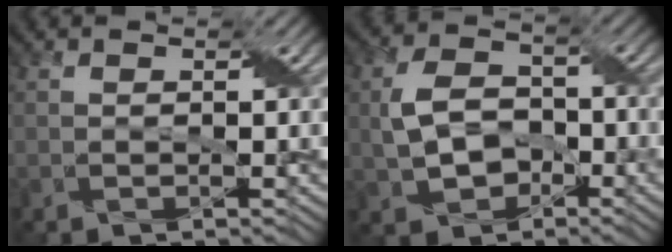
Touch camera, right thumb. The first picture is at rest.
{"total": 6.5, "force": [-1.4, 4.7, 4.3], "torque": [-0.091, 0.003, -0.025]}